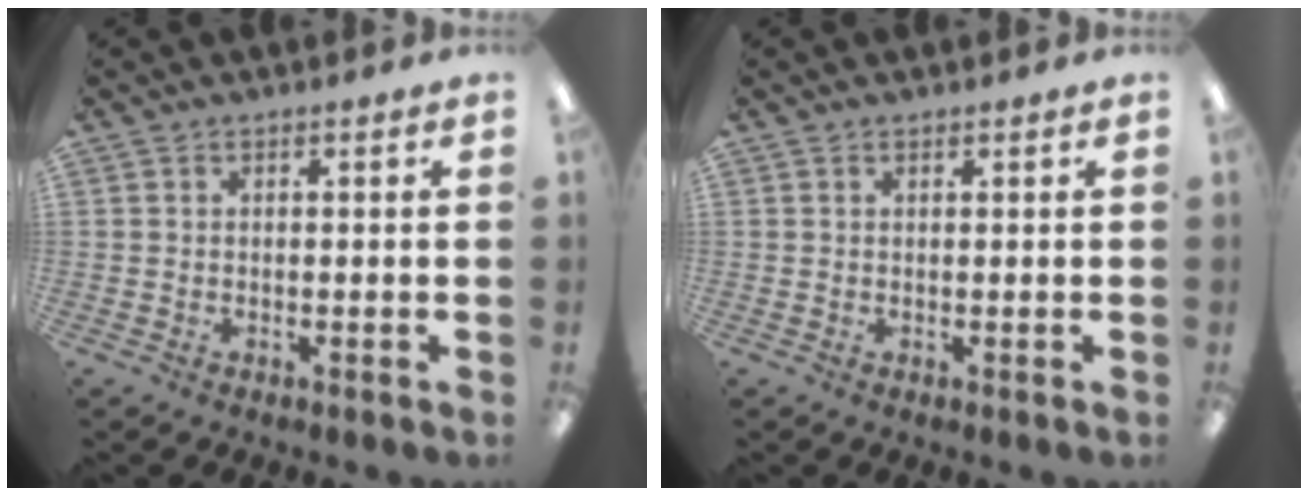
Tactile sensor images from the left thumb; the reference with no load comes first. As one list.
[{"total": 0.7, "force": [0.6, 0.2, 0.3], "torque": [-0.007, 0.000, 0.012]}]